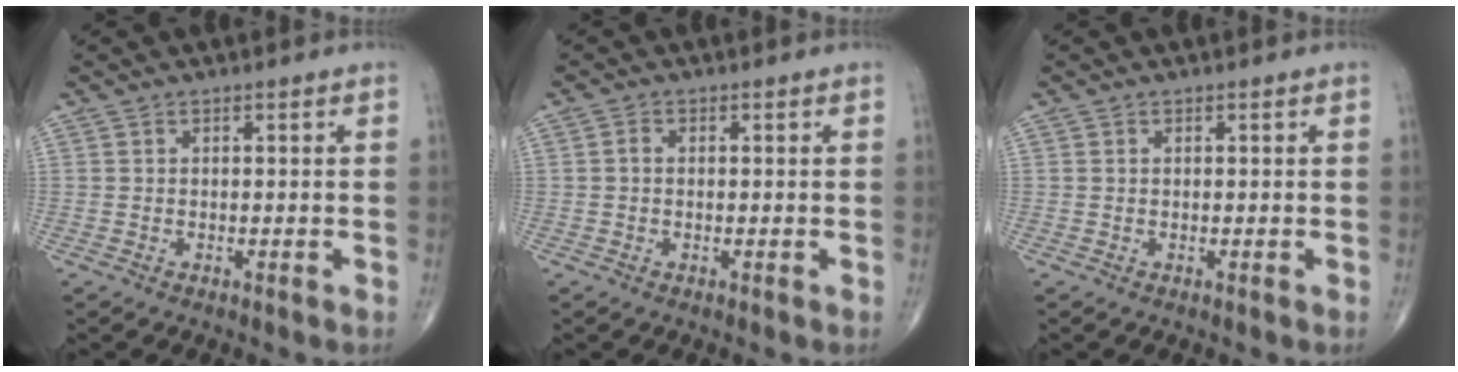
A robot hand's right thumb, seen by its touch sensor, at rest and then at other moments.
{"total": 1.2, "force": [-0.1, 1.0, 0.7], "torque": [-0.009, 0.004, -0.003]}
{"total": 0.0}